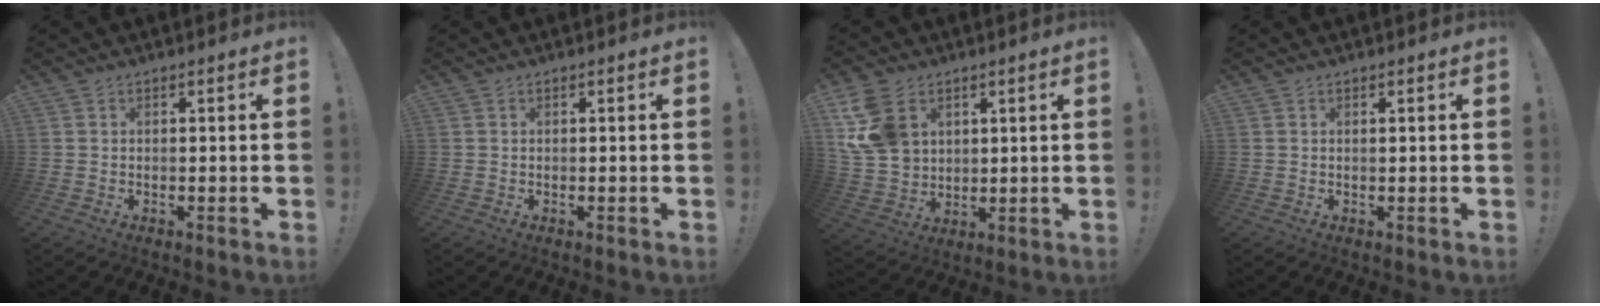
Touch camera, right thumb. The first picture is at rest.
{"total": 0.0}
{"total": 14.1, "force": [5.8, 10.2, 7.8], "torque": [-0.148, -0.019, 0.119]}
{"total": 0.5, "force": [0.3, -0.2, 0.4], "torque": [0.002, -0.004, 0.002]}